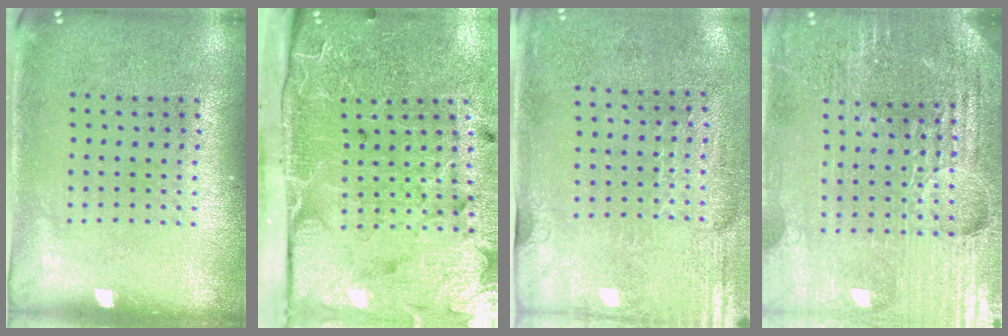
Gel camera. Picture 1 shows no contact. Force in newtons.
{"total": 4.8, "press": 3.9, "slide": 2.8}
{"total": 2.9, "press": 2.4, "slide": 1.6}
{"total": 5.5, "press": 5.0, "slide": 2.3}